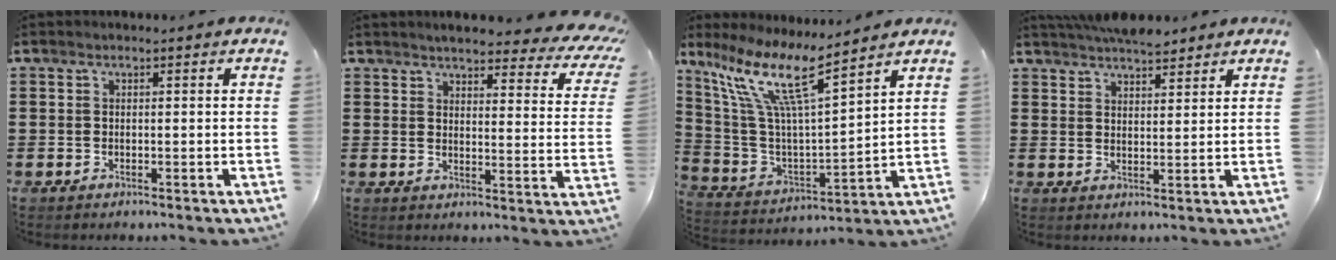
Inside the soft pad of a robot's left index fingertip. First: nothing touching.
{"total": 4.6, "force": [4.1, 0.5, 2.1], "torque": [-0.050, -0.028, 0.068]}
{"total": 12.0, "force": [8.4, 1.4, 8.5], "torque": [-0.208, -0.058, 0.136]}
{"total": 5.1, "force": [4.6, 1.1, 1.7], "torque": [-0.044, -0.008, 0.088]}